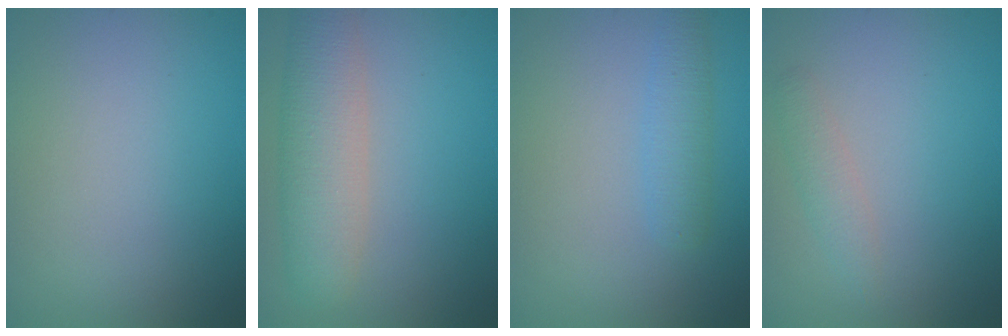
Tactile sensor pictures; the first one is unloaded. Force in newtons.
{"total": 5.1, "press": 5.1, "slide": 0.3}
{"total": 2.2, "press": 2.2, "slide": 0.1}
{"total": 1.5, "press": 1.5, "slide": 0.0}